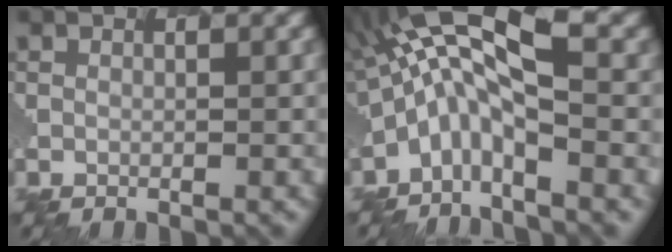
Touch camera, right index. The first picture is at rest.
{"total": 8.9, "force": [-0.5, 2.6, 8.5], "torque": [-0.197, 0.025, -0.023]}